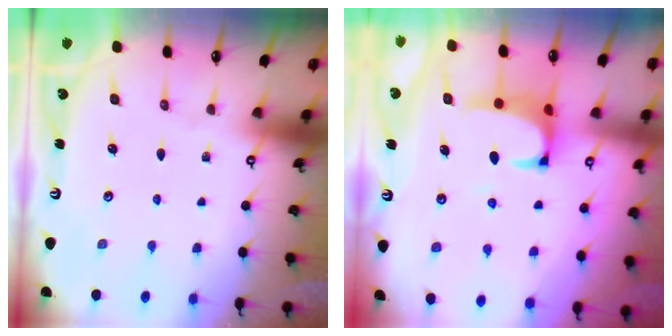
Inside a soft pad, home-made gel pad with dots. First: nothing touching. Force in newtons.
{"total": 1.7, "press": 1.5, "slide": 0.7}